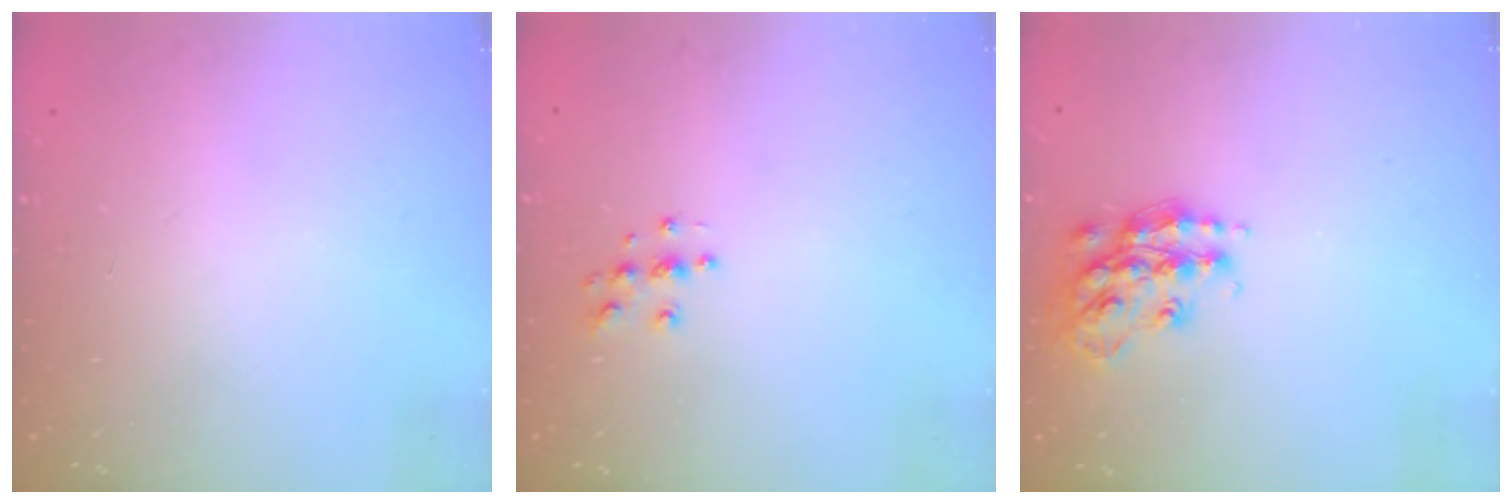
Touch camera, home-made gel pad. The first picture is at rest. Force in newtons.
{"total": 4.6, "press": 4.6, "slide": 0.2}
{"total": 14.9, "press": 14.8, "slide": 0.8}